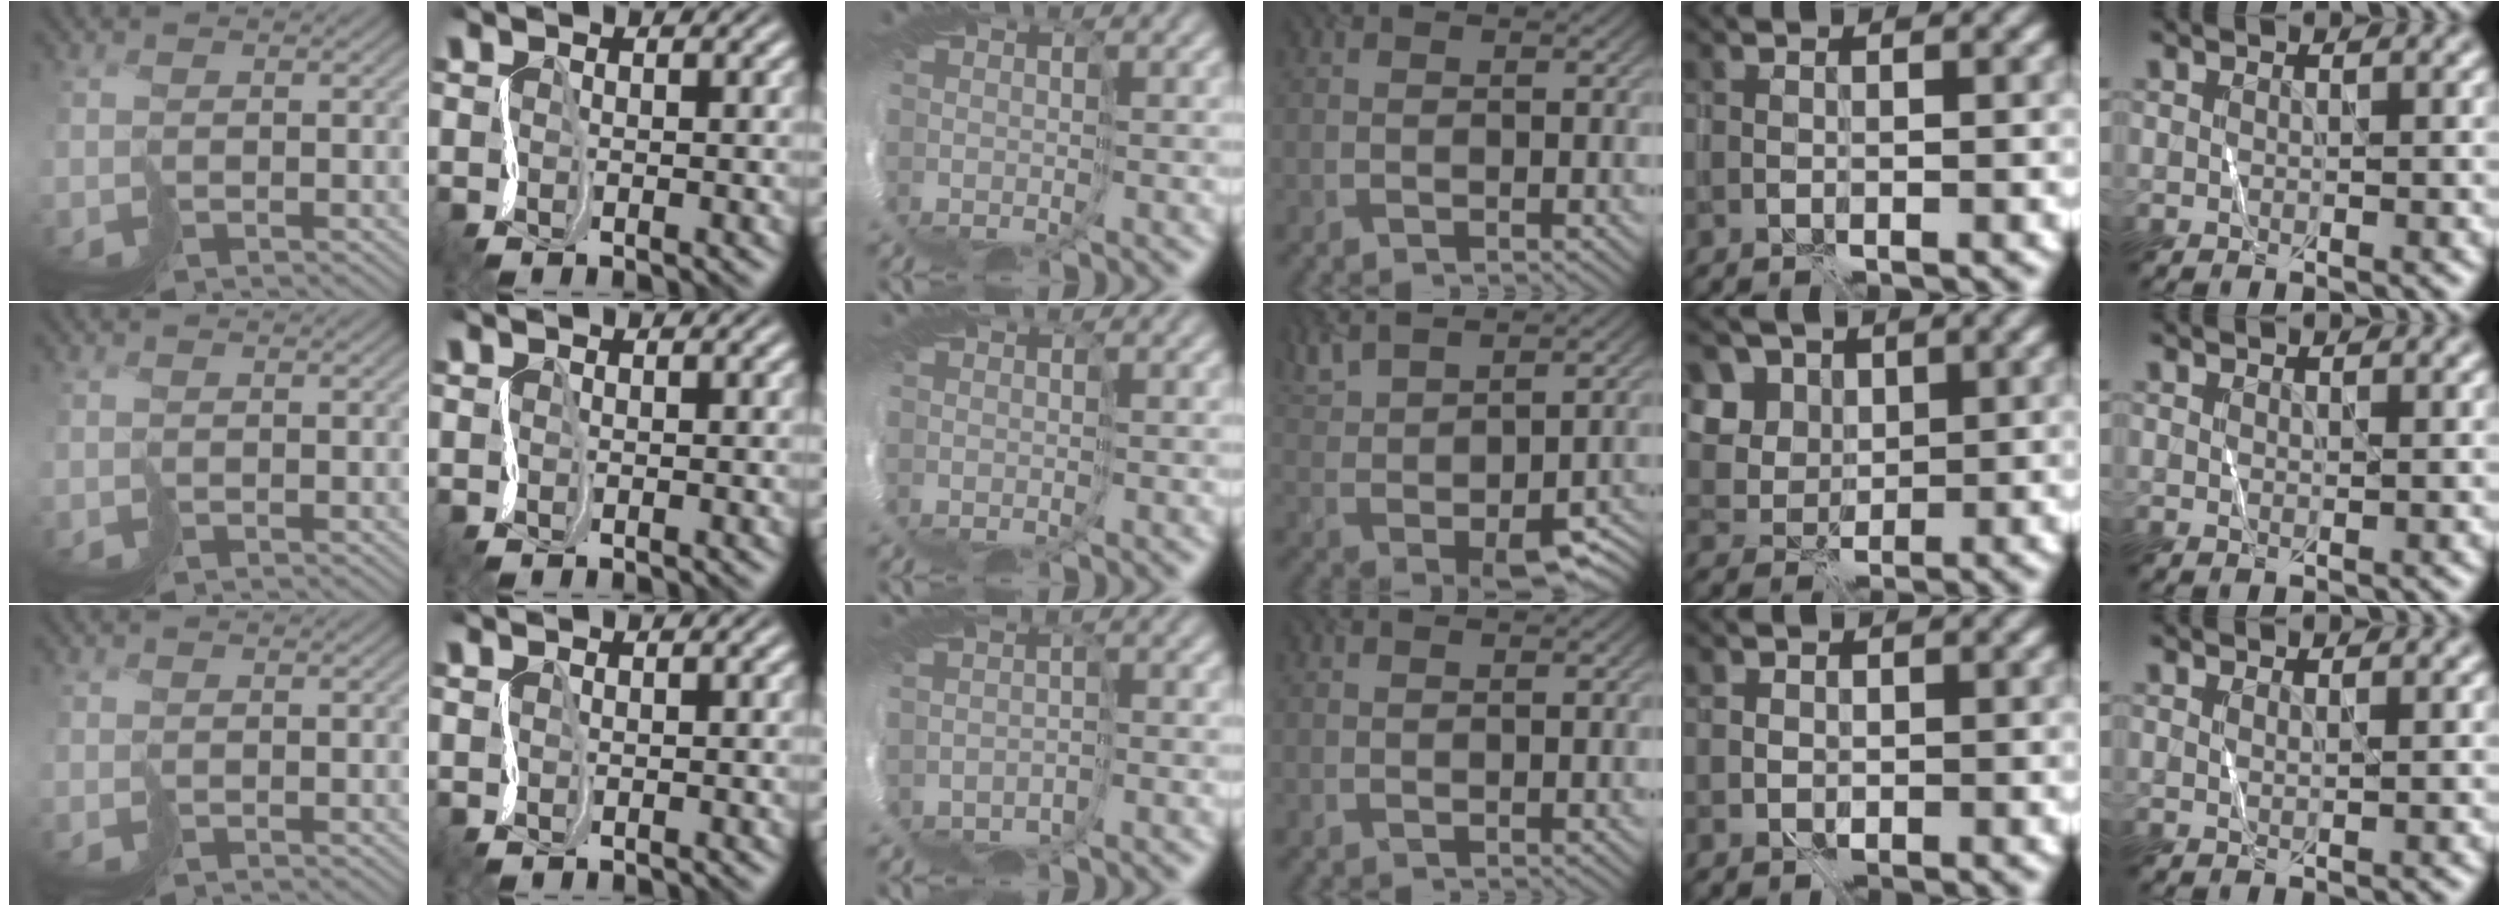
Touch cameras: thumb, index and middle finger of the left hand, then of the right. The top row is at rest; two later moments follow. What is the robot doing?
{"motion": "cut", "object": "paper bag"}